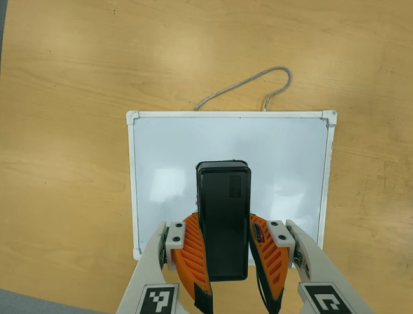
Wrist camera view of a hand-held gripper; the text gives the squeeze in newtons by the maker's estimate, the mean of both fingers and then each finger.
{"total": 8.2, "left": 7.1, "right": 9.3}